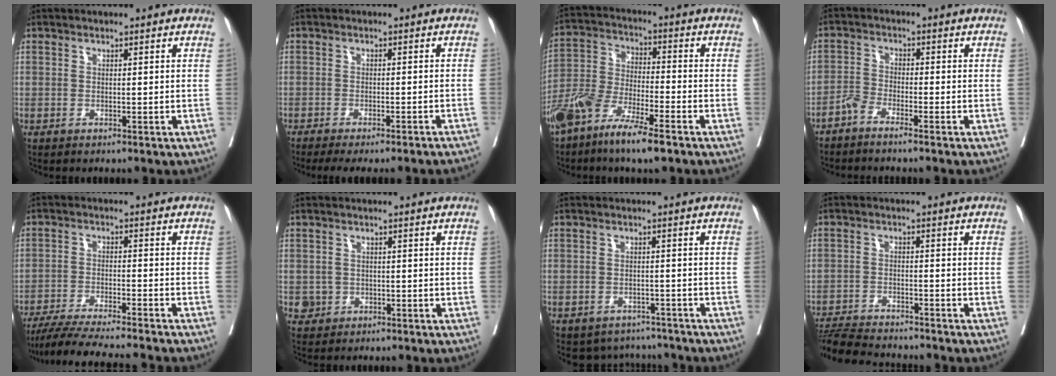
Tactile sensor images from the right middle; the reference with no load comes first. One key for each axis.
{"total": 10.9, "fx": -9.9, "fy": 0.1, "fz": 4.7, "tx": -0.045, "ty": -0.016, "tz": -0.119}
{"total": 10.5, "fx": -7.2, "fy": 1.9, "fz": 7.3, "tx": -0.155, "ty": -0.014, "tz": -0.144}
{"total": 2.7, "fx": -2.4, "fy": 0.1, "fz": 1.3, "tx": -0.035, "ty": 0.002, "tz": -0.054}
{"total": 12.9, "fx": -11.5, "fy": -0.5, "fz": 5.8, "tx": -0.082, "ty": -0.020, "tz": -0.183}
{"total": 2.1, "fx": -0.5, "fy": 2.0, "fz": 0.2, "tx": 0.003, "ty": 0.007, "tz": -0.003}
{"total": 5.1, "fx": -4.5, "fy": 2.2, "fz": -0.2, "tx": 0.018, "ty": 0.015, "tz": -0.055}
{"total": 8.1, "fx": -7.8, "fy": 0.0, "fz": 2.3, "tx": -0.035, "ty": -0.012, "tz": -0.132}